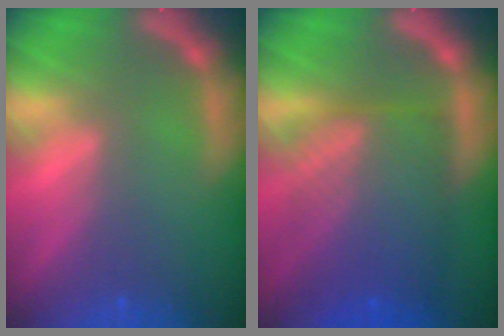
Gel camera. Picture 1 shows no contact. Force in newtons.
{"total": 9.5}